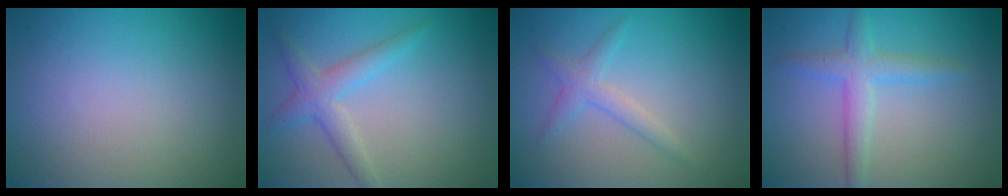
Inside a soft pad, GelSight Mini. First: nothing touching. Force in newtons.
{"total": 2.8, "press": 2.8, "slide": 0.1}
{"total": 1.8, "press": 1.8, "slide": 0.1}
{"total": 2.7, "press": 2.7, "slide": 0.1}